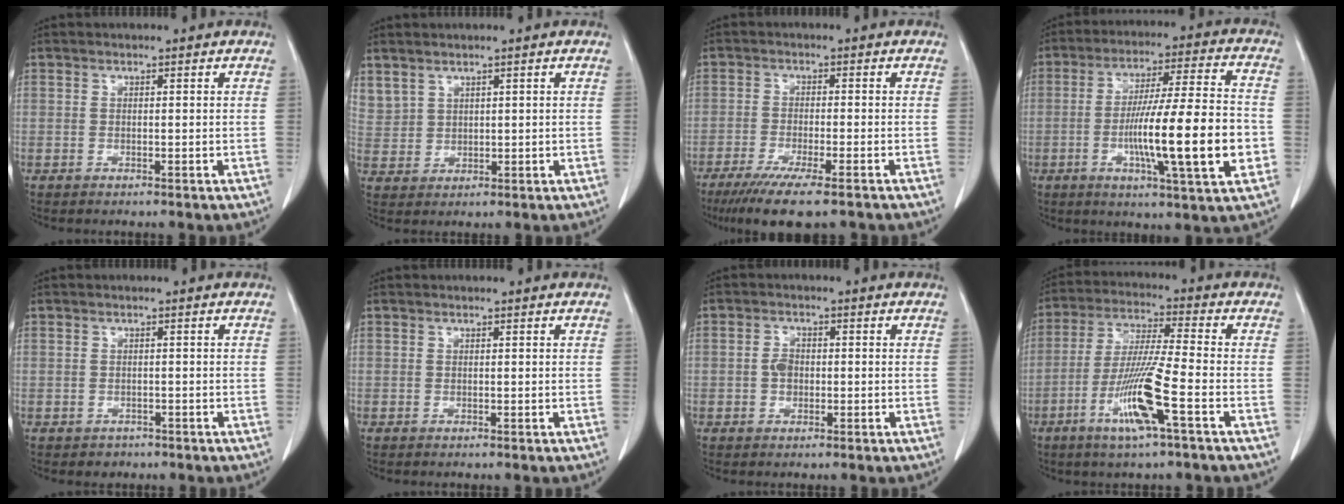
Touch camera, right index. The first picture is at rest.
{"total": 5.4, "force": [3.8, 3.5, 1.3], "torque": [-0.040, 0.011, 0.093]}
{"total": 10.1, "force": [-7.3, 0.9, 6.9], "torque": [-0.107, -0.023, -0.110]}
{"total": 17.4, "force": [-3.8, 0.8, 17.0], "torque": [-0.275, -0.003, -0.059]}
{"total": 1.6, "force": [-1.0, 1.3, 0.0], "torque": [-0.003, 0.004, -0.013]}
{"total": 0.0}
{"total": 2.3, "force": [-0.2, 1.7, 1.6], "torque": [-0.026, 0.008, -0.003]}
{"total": 11.4, "force": [-4.7, -0.3, 10.4], "torque": [-0.206, -0.014, -0.090]}